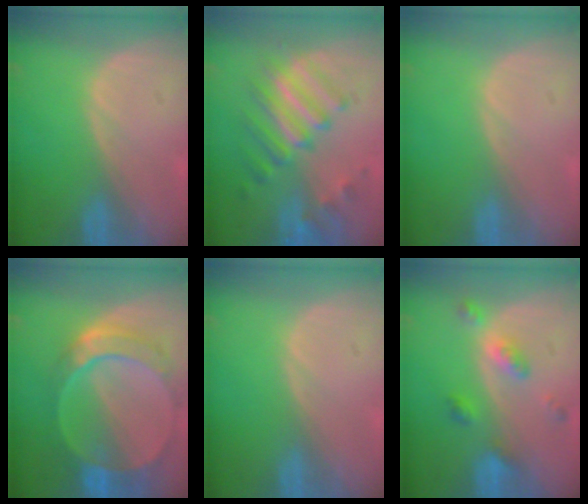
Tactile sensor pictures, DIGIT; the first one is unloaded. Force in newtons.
{"total": 9.5, "press": 8.4, "slide": 4.4}
{"total": 0.0}
{"total": 9.7, "press": 8.4, "slide": 4.8}
{"total": 0.0}
{"total": 5.1, "press": 4.6, "slide": 2.2}